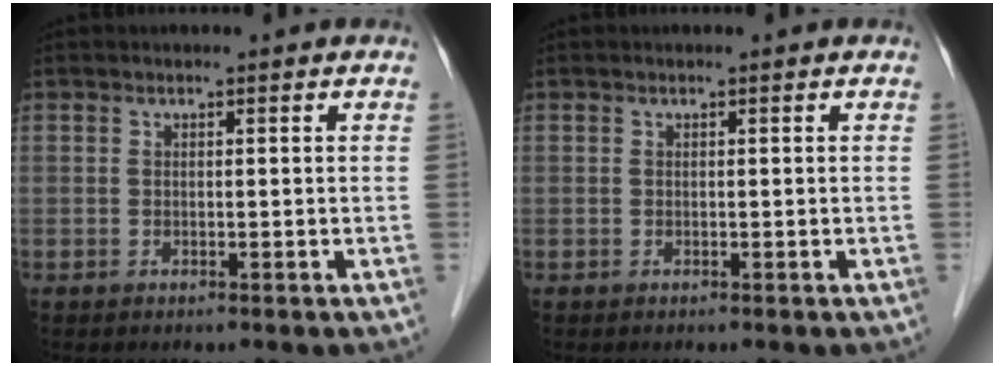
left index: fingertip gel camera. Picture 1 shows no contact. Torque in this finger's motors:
{"motor_torque": [0.00, 0.00, 0.00, 0.00]}